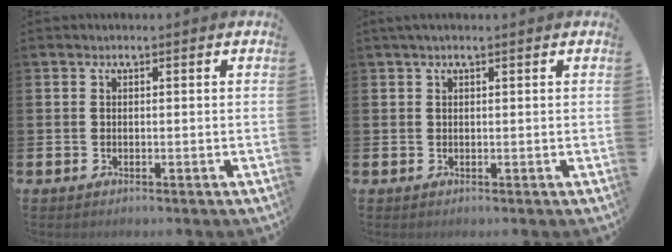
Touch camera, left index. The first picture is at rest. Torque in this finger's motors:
{"motor_torque": [0.07, -0.73, 0.09, 0.02]}